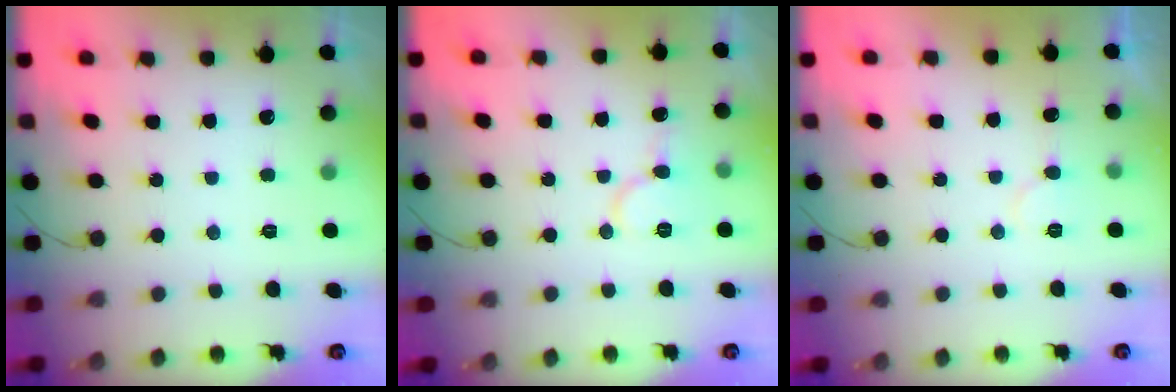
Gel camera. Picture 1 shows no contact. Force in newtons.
{"total": 8.8, "press": 8.7, "slide": 0.7}
{"total": 5.9, "press": 5.9, "slide": 0.4}